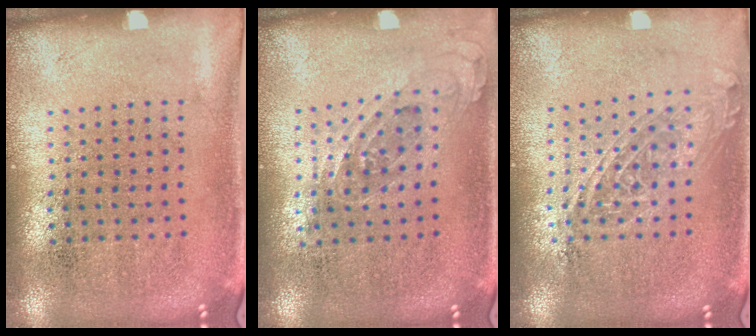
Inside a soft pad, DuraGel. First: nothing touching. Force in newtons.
{"total": 0.7, "press": 0.6, "slide": 0.3}
{"total": 1.6, "press": 1.3, "slide": 0.9}